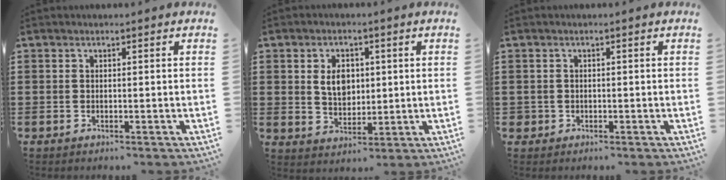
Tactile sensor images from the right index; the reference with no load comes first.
{"total": 5.1, "force": [1.0, 3.6, 3.4], "torque": [-0.070, 0.012, 0.013]}
{"total": 1.0, "force": [-0.4, 1.0, 0.1], "torque": [-0.004, 0.004, -0.010]}